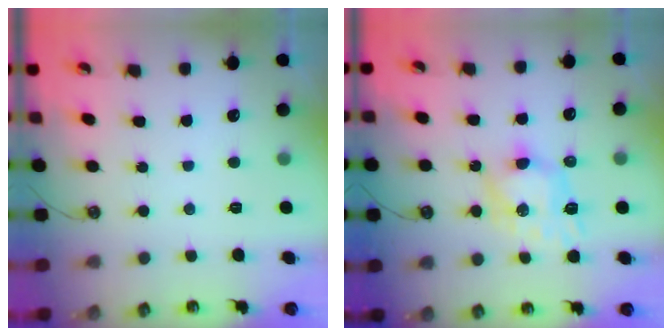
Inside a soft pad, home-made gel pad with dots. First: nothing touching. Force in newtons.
{"total": 8.0, "press": 8.0, "slide": 0.1}